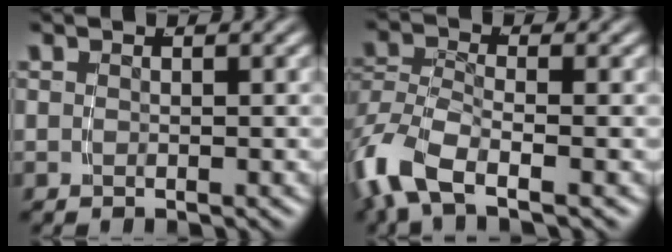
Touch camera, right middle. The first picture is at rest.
{"total": 4.2, "force": [-2.5, 1.5, 2.9], "torque": [-0.089, -0.021, -0.036]}